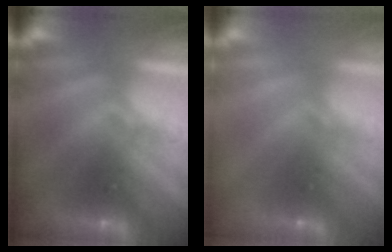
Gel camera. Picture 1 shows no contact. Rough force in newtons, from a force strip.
{"total": 2.9}